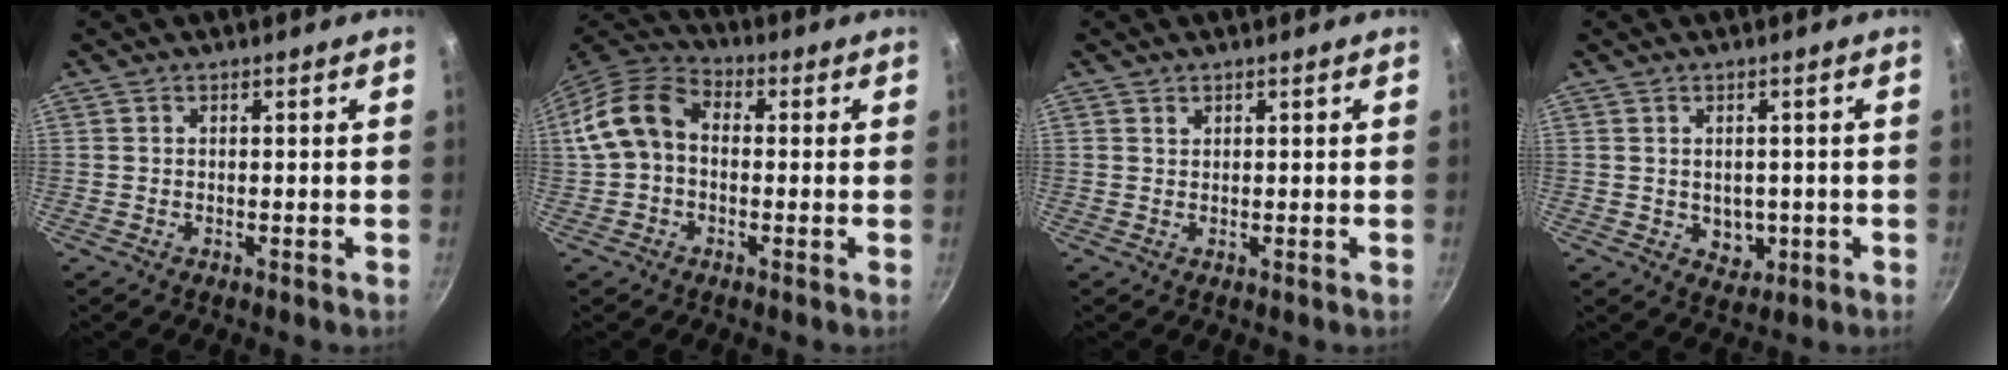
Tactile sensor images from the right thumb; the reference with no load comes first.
{"total": 11.2, "force": [0.3, 8.1, 7.7], "torque": [-0.132, 0.035, -0.013]}
{"total": 0.7, "force": [0.5, 0.5, 0.2], "torque": [-0.003, -0.001, 0.009]}
{"total": 4.1, "force": [-0.4, 3.3, 2.3], "torque": [-0.016, -0.002, 0.003]}